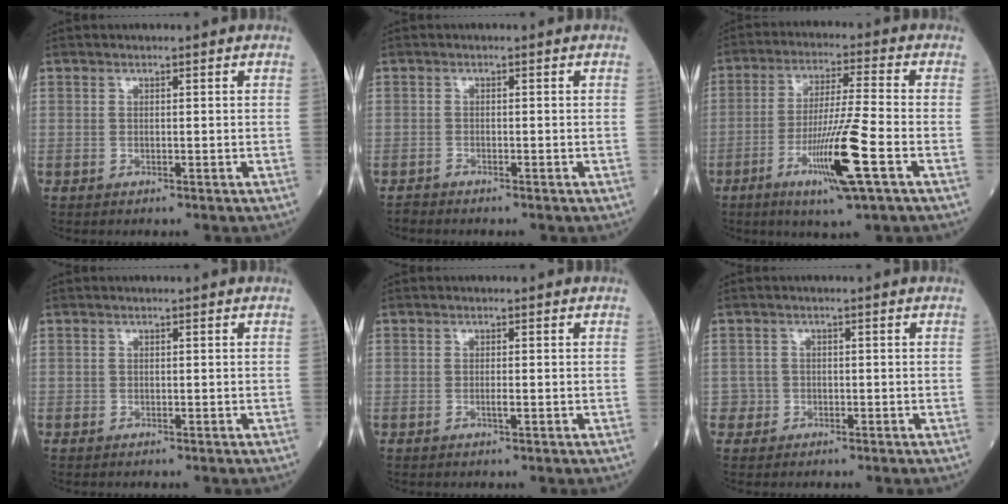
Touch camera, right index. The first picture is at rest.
{"total": 1.1, "force": [-1.1, 0.0, 0.1], "torque": [-0.007, -0.003, -0.020]}
{"total": 12.0, "force": [-4.9, -0.6, 10.9], "torque": [-0.202, -0.019, -0.090]}
{"total": 0.0}
{"total": 0.9, "force": [-0.4, 0.0, 0.8], "torque": [-0.015, -0.001, -0.007]}
{"total": 1.6, "force": [-0.7, 1.4, -0.4], "torque": [0.012, 0.011, -0.017]}